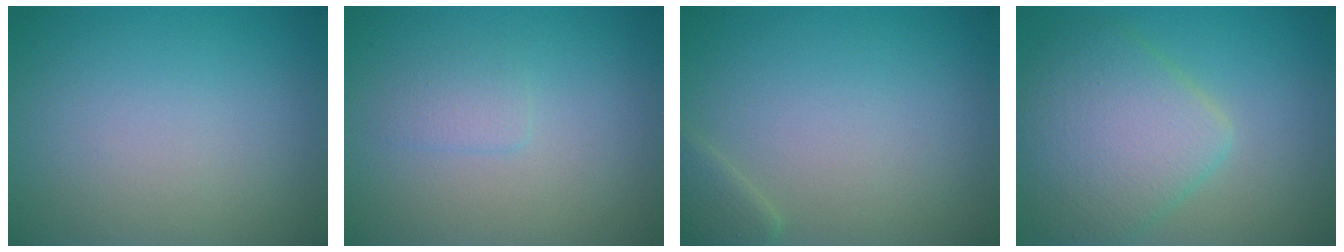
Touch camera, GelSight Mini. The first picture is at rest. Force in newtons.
{"total": 1.2, "press": 1.2, "slide": 0.1}
{"total": 1.7, "press": 1.7, "slide": 0.1}
{"total": 6.3, "press": 6.2, "slide": 0.3}